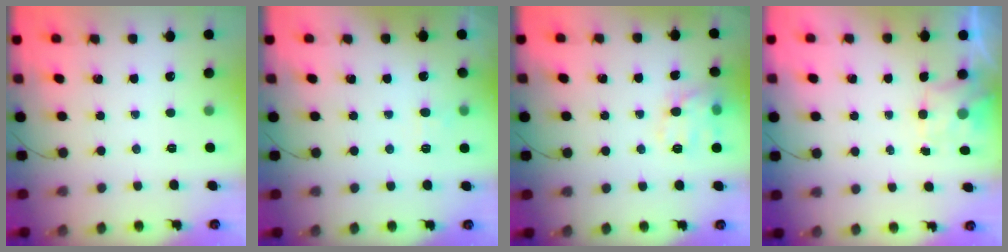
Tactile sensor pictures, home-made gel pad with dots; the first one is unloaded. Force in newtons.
{"total": 3.5, "press": 3.2, "slide": 1.4}
{"total": 12.2, "press": 12.1, "slide": 0.7}
{"total": 1.5, "press": 1.3, "slide": 0.8}